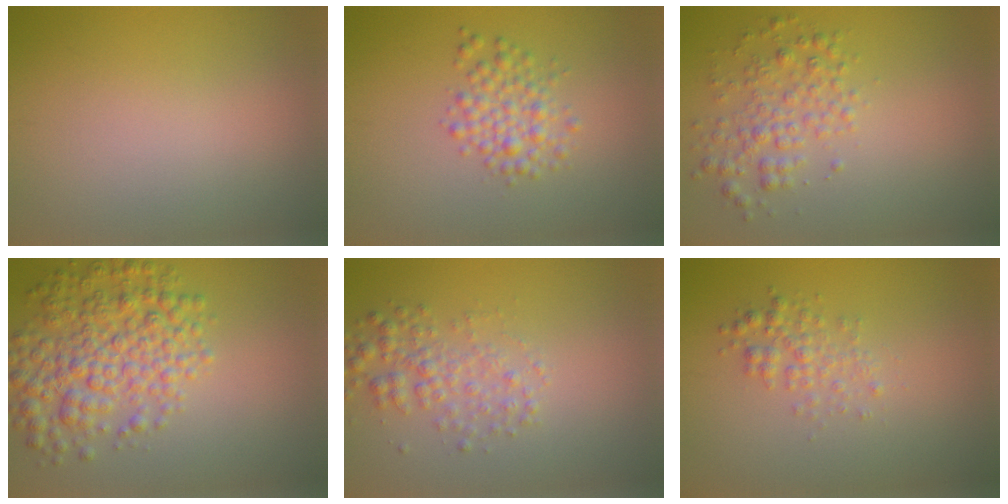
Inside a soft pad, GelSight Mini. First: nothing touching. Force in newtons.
{"total": 2.9, "press": 2.9, "slide": 0.0}
{"total": 2.9, "press": 2.9, "slide": 0.0}
{"total": 6.4, "press": 6.4, "slide": 0.1}
{"total": 2.7, "press": 2.7, "slide": 0.0}
{"total": 2.0, "press": 2.0, "slide": 0.1}